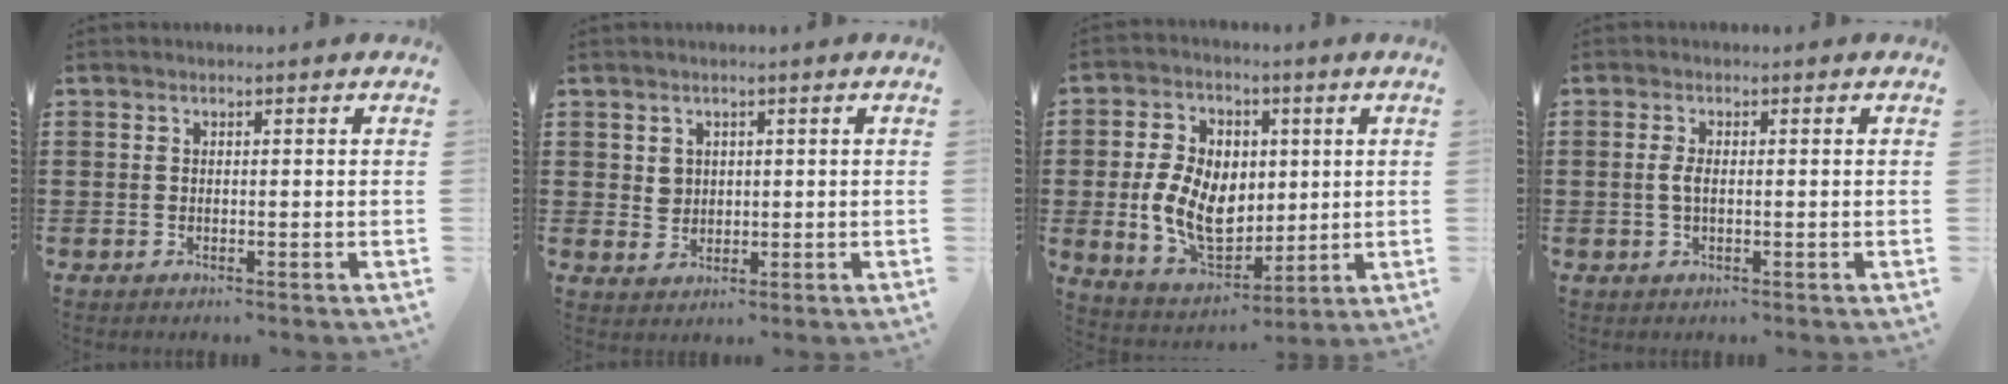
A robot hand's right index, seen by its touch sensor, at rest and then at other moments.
{"total": 2.2, "force": [1.0, 1.9, 0.4], "torque": [-0.015, 0.010, 0.018]}
{"total": 11.4, "force": [-0.7, 8.1, 8.0], "torque": [-0.180, 0.016, -0.013]}
{"total": 2.1, "force": [-0.1, 0.8, 1.9], "torque": [-0.052, -0.003, -0.008]}